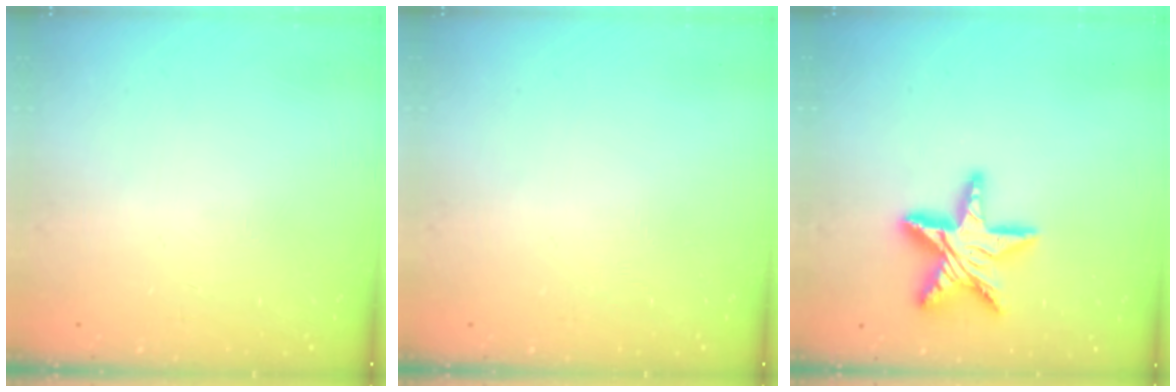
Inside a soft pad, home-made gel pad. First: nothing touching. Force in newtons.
{"total": 0.0}
{"total": 17.5, "press": 17.4, "slide": 1.4}